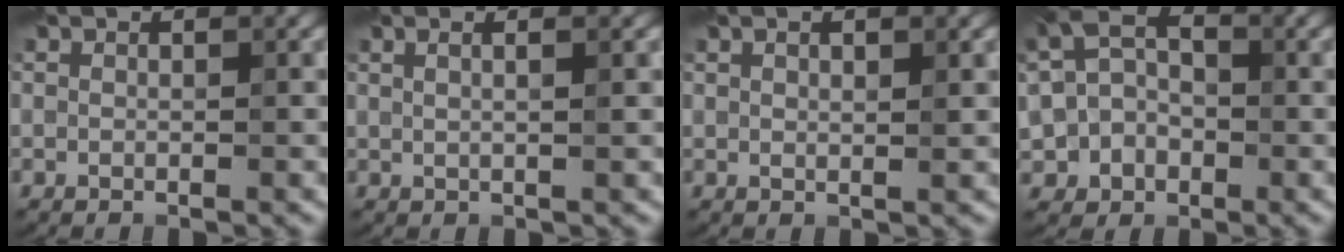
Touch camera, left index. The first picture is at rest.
{"total": 3.6, "force": [1.5, 1.7, 2.8], "torque": [-0.015, 0.022, -0.014]}
{"total": 2.0, "force": [0.7, 0.5, 1.8], "torque": [-0.022, 0.001, 0.010]}
{"total": 5.9, "force": [-0.6, 4.7, 3.6], "torque": [-0.078, 0.003, -0.012]}